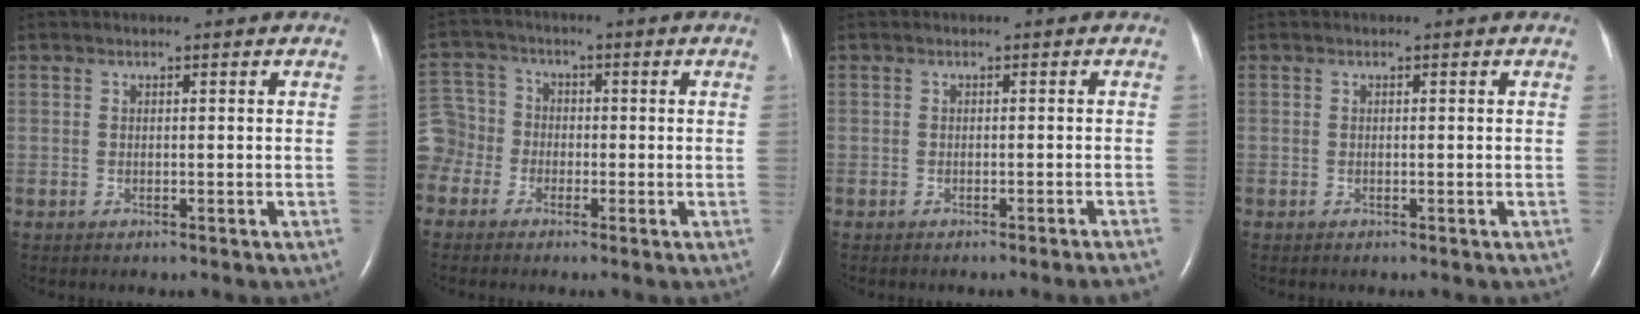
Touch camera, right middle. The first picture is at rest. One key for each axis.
{"total": 6.8, "fx": -2.9, "fy": 6.1, "fz": 1.1, "tx": -0.035, "ty": 0.018, "tz": -0.059}
{"total": 2.4, "fx": -1.9, "fy": -0.8, "fz": 1.1, "tx": -0.010, "ty": 0.004, "tz": -0.022}
{"total": 0.0}